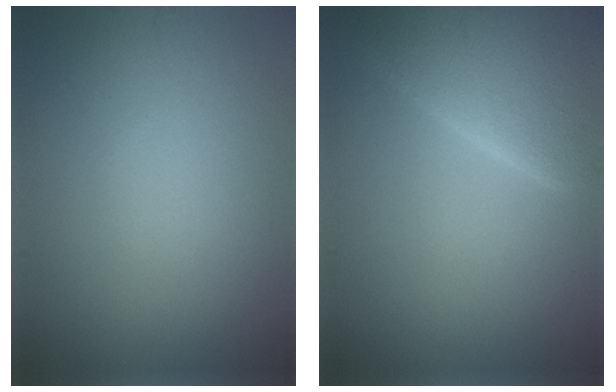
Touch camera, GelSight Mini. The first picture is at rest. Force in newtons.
{"total": 6.9, "press": 6.8, "slide": 0.5}